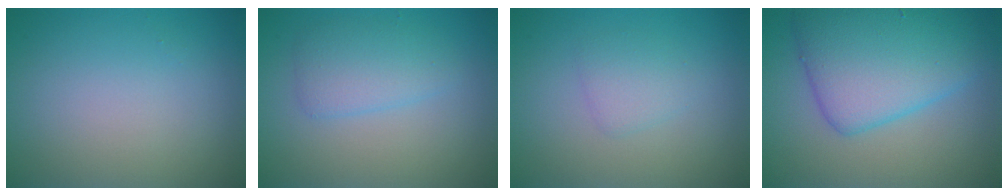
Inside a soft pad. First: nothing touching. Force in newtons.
{"total": 2.8, "press": 2.8, "slide": 0.1}
{"total": 1.6, "press": 1.6, "slide": 0.0}
{"total": 7.4, "press": 7.4, "slide": 0.2}